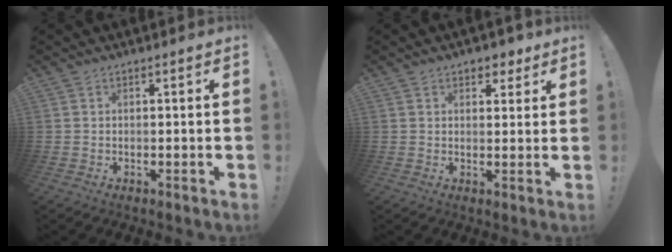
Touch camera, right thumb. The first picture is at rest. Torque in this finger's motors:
{"motor_torque": [-0.31, 0.14, -0.12, 0.08, 0.00]}